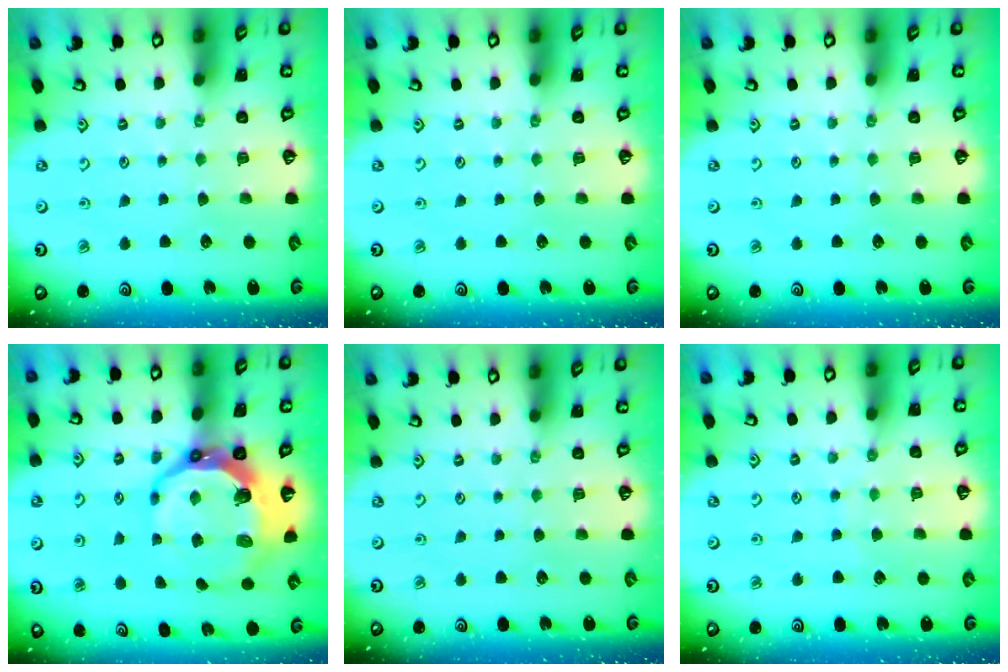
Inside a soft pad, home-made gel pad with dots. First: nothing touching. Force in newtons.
{"total": 0.0}
{"total": 0.0}
{"total": 13.4, "press": 12.4, "slide": 5.0}
{"total": 0.0}
{"total": 5.6, "press": 5.6, "slide": 0.6}